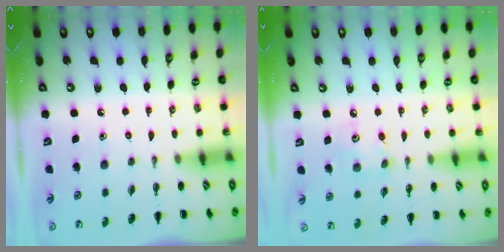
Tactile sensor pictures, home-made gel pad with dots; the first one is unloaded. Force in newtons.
{"total": 4.5, "press": 4.4, "slide": 0.9}